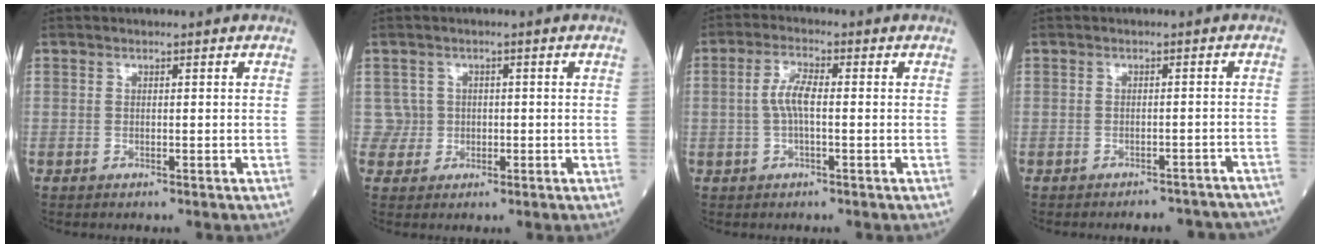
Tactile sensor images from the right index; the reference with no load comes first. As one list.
[{"total": 2.7, "force": [0.2, 2.7, -0.4], "torque": [0.017, 0.006, 0.002]}, {"total": 4.3, "force": [-0.1, 1.1, 4.1], "torque": [-0.091, 0.009, -0.003]}, {"total": 8.2, "force": [-7.7, 2.3, 1.5], "torque": [-0.002, 0.011, -0.078]}]